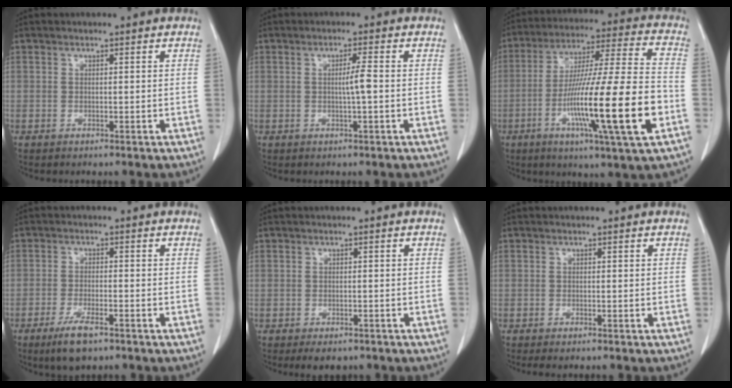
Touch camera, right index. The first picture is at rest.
{"total": 1.5, "force": [0.2, -0.6, 1.4], "torque": [-0.022, 0.001, 0.004]}
{"total": 21.0, "force": [-6.4, 0.0, 20.0], "torque": [-0.341, -0.019, -0.109]}
{"total": 5.7, "force": [-3.7, 1.3, 4.1], "torque": [-0.082, -0.010, -0.062]}
{"total": 3.6, "force": [-2.7, 1.9, 1.3], "torque": [-0.011, 0.000, -0.033]}
{"total": 1.5, "force": [-1.3, 0.4, 0.7], "torque": [-0.011, -0.003, -0.016]}